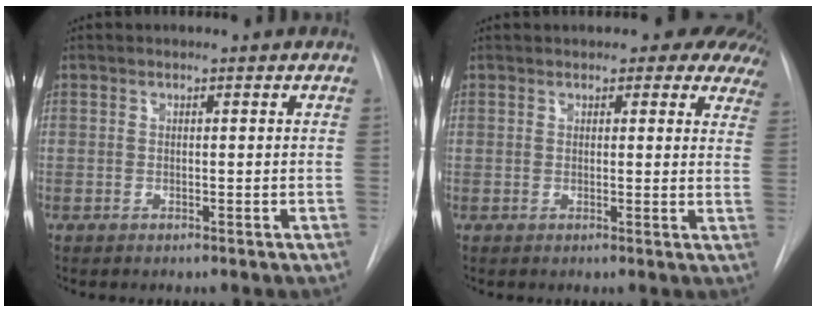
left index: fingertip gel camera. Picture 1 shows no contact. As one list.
[{"total": 9.7, "force": [8.2, 3.7, 3.6], "torque": [-0.002, -0.012, 0.070]}]